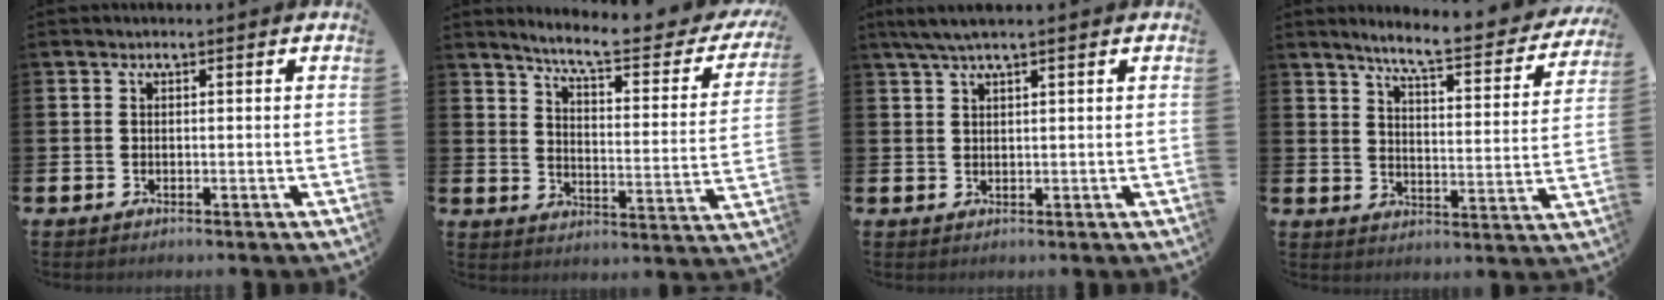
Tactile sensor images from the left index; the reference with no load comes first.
{"total": 7.3, "force": [6.3, 1.0, 3.5], "torque": [-0.087, -0.044, 0.101]}
{"total": 2.8, "force": [2.1, 0.1, 1.8], "torque": [-0.044, 0.003, 0.040]}
{"total": 6.9, "force": [6.3, 0.4, 2.8], "torque": [-0.075, -0.044, 0.103]}